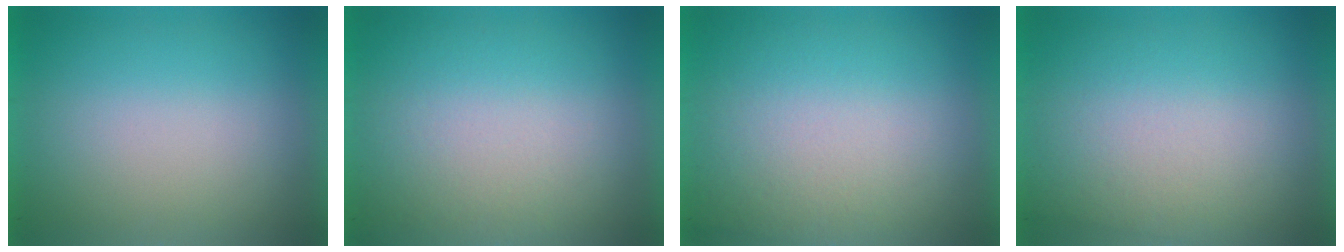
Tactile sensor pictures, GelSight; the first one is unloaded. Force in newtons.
{"total": 2.7}
{"total": 3.5}
{"total": 2.4}